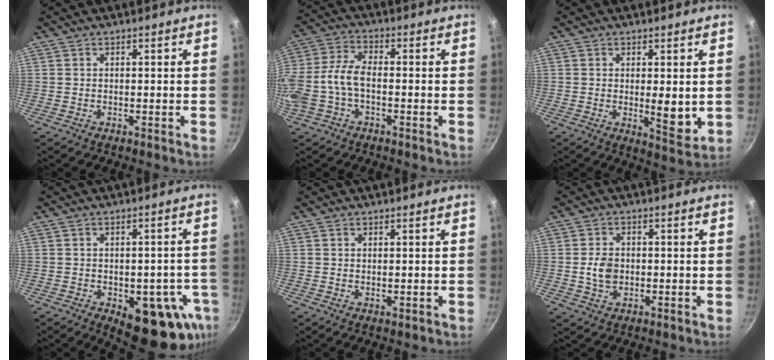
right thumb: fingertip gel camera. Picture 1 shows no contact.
{"total": 10.5, "force": [-2.7, 5.7, 8.3], "torque": [-0.189, 0.026, -0.065]}
{"total": 6.1, "force": [0.2, 2.3, 5.7], "torque": [-0.083, -0.025, 0.006]}
{"total": 15.4, "force": [-5.3, 7.9, 12.1], "torque": [-0.083, 0.007, -0.059]}
{"total": 0.8, "force": [0.5, 0.4, 0.5], "torque": [-0.005, -0.008, 0.005]}
{"total": 4.7, "force": [-0.2, 3.5, 3.2], "torque": [-0.049, 0.003, -0.005]}